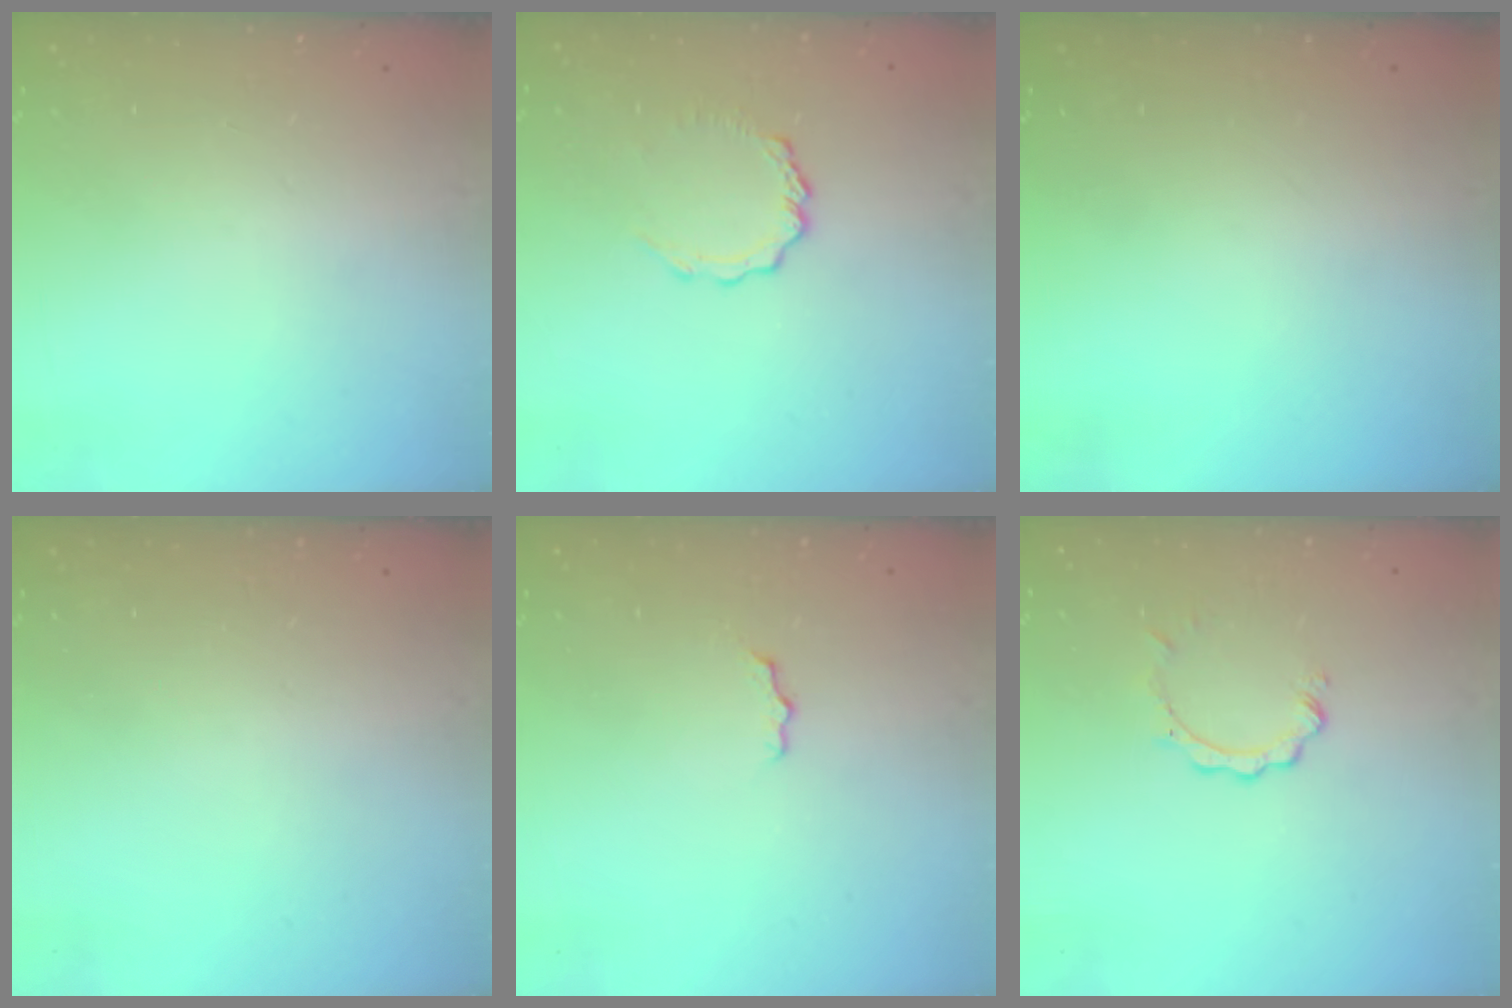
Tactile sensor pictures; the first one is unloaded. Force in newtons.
{"total": 5.4, "press": 5.4, "slide": 0.4}
{"total": 0.0}
{"total": 1.6, "press": 1.6, "slide": 0.1}
{"total": 3.9, "press": 3.8, "slide": 0.5}
{"total": 2.0, "press": 2.0, "slide": 0.2}